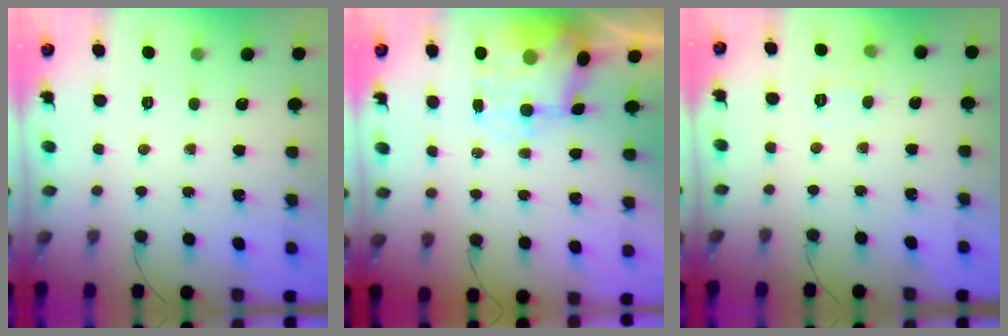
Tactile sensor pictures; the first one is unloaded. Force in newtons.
{"total": 6.0, "press": 5.8, "slide": 1.6}
{"total": 4.4, "press": 4.2, "slide": 1.4}